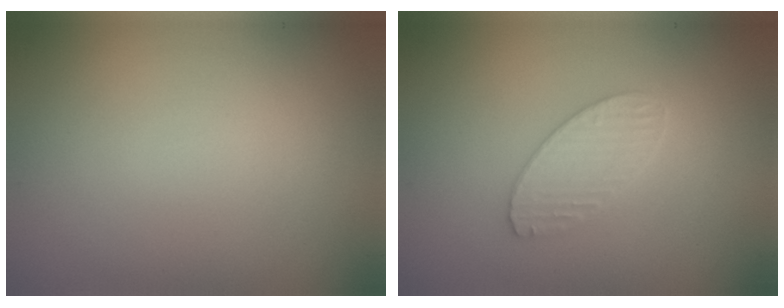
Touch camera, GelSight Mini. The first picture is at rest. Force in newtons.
{"total": 2.6, "press": 2.6, "slide": 0.2}